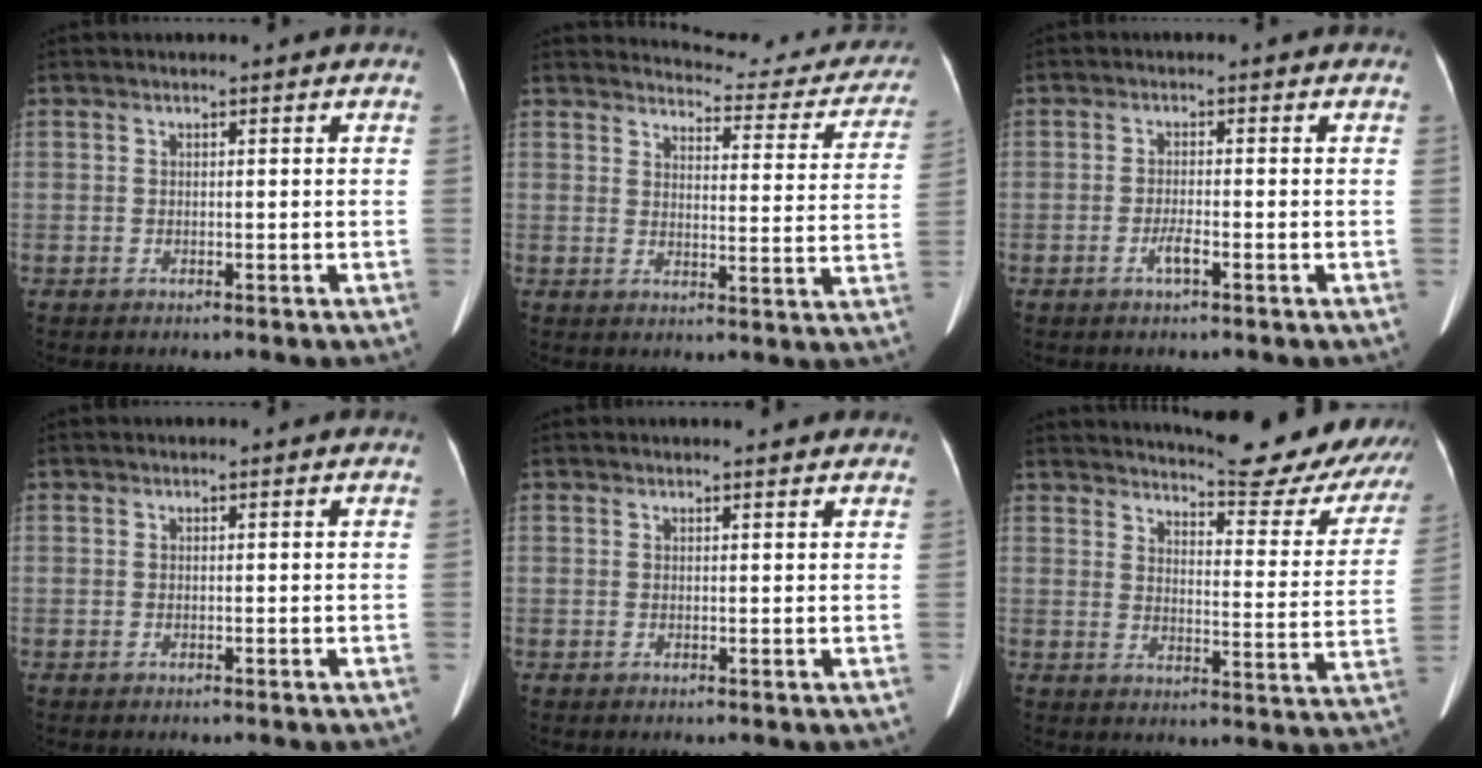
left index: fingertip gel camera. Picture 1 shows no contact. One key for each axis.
{"total": 16.1, "fx": 15.6, "fy": 3.3, "fz": 2.7, "tx": -0.003, "ty": -0.063, "tz": 0.155}
{"total": 1.9, "fx": -1.1, "fy": 0.1, "fz": 1.6, "tx": -0.033, "ty": -0.001, "tz": -0.025}
{"total": 0.0}
{"total": 2.9, "fx": 2.6, "fy": 0.5, "fz": 1.0, "tx": -0.013, "ty": 0.009, "tz": 0.026}
{"total": 22.7, "fx": 21.2, "fy": 2.7, "fz": 7.8, "tx": -0.097, "ty": -0.088, "tz": 0.241}